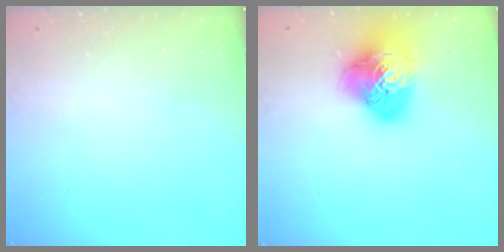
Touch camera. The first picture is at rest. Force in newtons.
{"total": 17.3, "press": 17.2, "slide": 2.0}